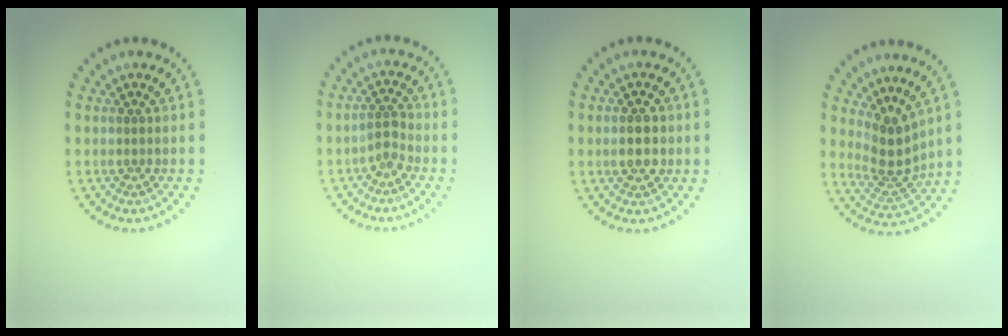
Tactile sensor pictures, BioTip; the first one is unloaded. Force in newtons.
{"total": 1.5, "press": 1.2, "slide": 1.0}
{"total": 2.9, "press": 2.9, "slide": 0.2}
{"total": 3.3, "press": 2.4, "slide": 2.3}